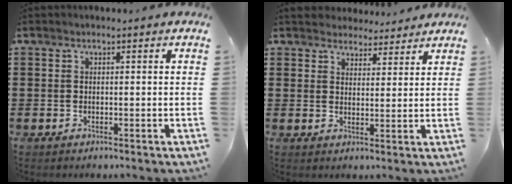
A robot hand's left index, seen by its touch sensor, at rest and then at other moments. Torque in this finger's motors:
{"motor_torque": [0.84, -0.13, 0.01, -0.01]}